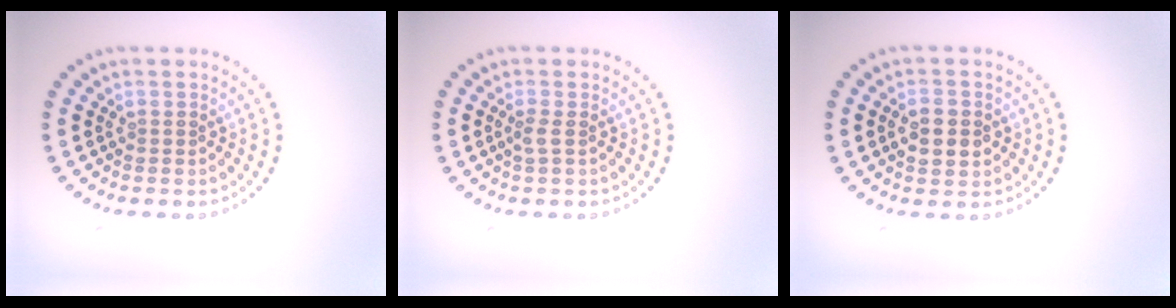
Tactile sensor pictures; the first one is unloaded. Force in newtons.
{"total": 0.9, "press": 0.7, "slide": 0.6}
{"total": 2.7, "press": 2.7, "slide": 0.1}